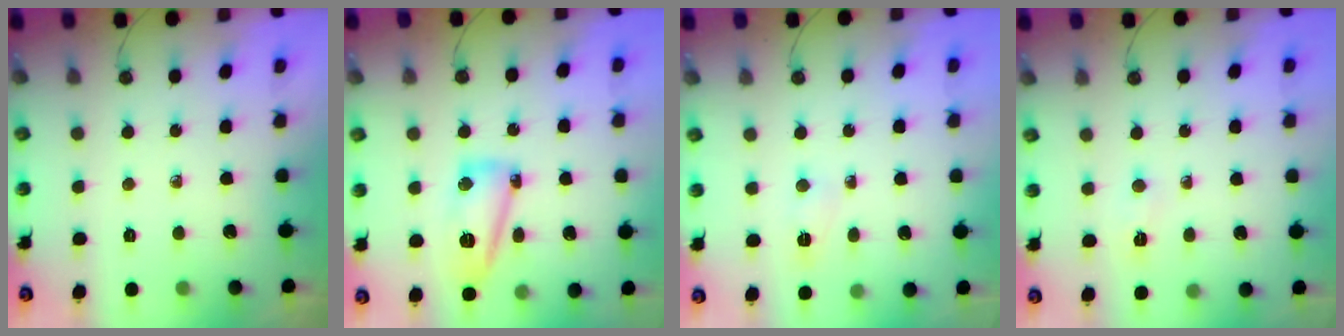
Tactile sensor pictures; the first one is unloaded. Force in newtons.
{"total": 11.4, "press": 11.1, "slide": 2.3}
{"total": 2.7, "press": 2.4, "slide": 1.1}
{"total": 7.0, "press": 2.8, "slide": 6.4}